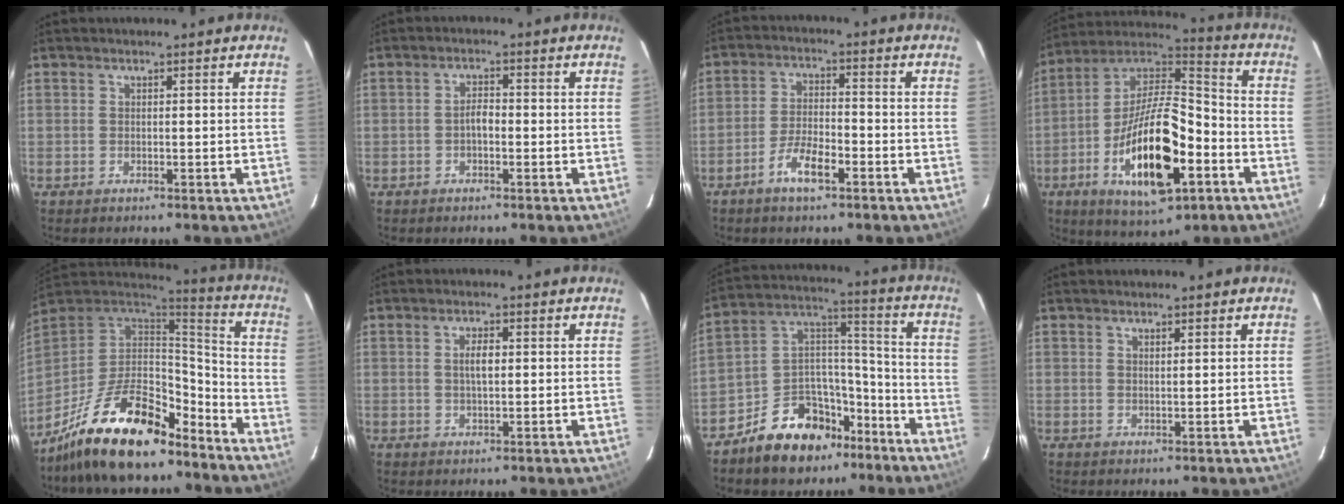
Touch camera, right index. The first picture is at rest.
{"total": 2.1, "force": [-0.8, 1.1, 1.6], "torque": [-0.032, 0.008, -0.017]}
{"total": 6.5, "force": [-4.0, 1.9, 4.7], "torque": [-0.103, 0.001, -0.074]}
{"total": 21.0, "force": [-8.0, 7.8, 17.8], "torque": [-0.339, -0.012, -0.134]}
{"total": 23.5, "force": [-16.7, 8.9, 13.9], "torque": [-0.269, -0.010, -0.274]}
{"total": 3.0, "force": [0.3, 1.2, 2.7], "torque": [-0.050, 0.002, 0.006]}
{"total": 15.5, "force": [-10.1, 9.6, 6.9], "torque": [-0.138, 0.066, -0.148]}
{"total": 0.9, "force": [0.6, 0.3, 0.6], "torque": [-0.010, 0.002, 0.011]}